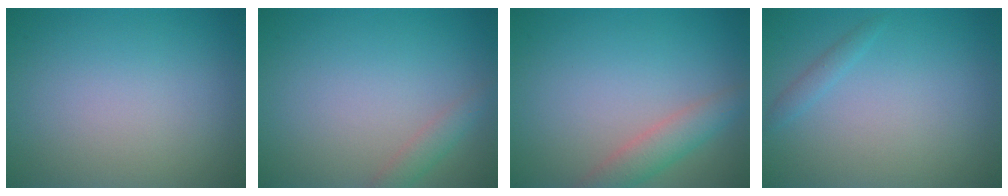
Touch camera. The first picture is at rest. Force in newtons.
{"total": 1.5, "press": 1.5, "slide": 0.1}
{"total": 2.9, "press": 2.9, "slide": 0.1}
{"total": 0.9, "press": 0.9, "slide": 0.0}